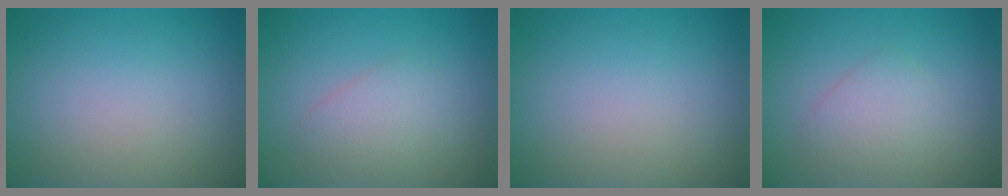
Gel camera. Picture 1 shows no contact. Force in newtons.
{"total": 2.2, "press": 2.2, "slide": 0.0}
{"total": 0.0}
{"total": 2.2, "press": 2.2, "slide": 0.1}